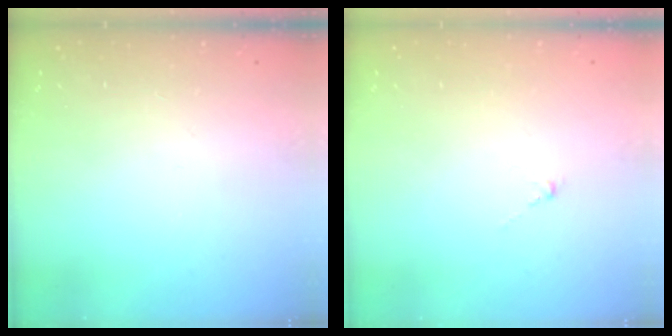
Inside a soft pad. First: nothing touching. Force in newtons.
{"total": 0.6, "press": 0.4, "slide": 0.4}